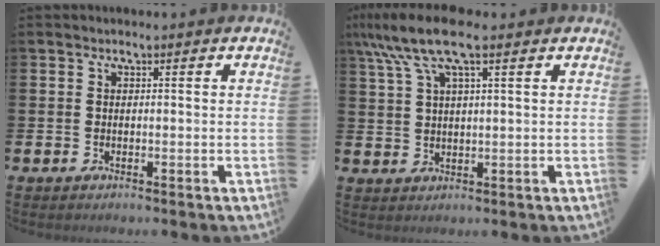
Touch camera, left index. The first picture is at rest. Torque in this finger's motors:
{"motor_torque": [1.11, -0.90, 1.05, 0.21]}